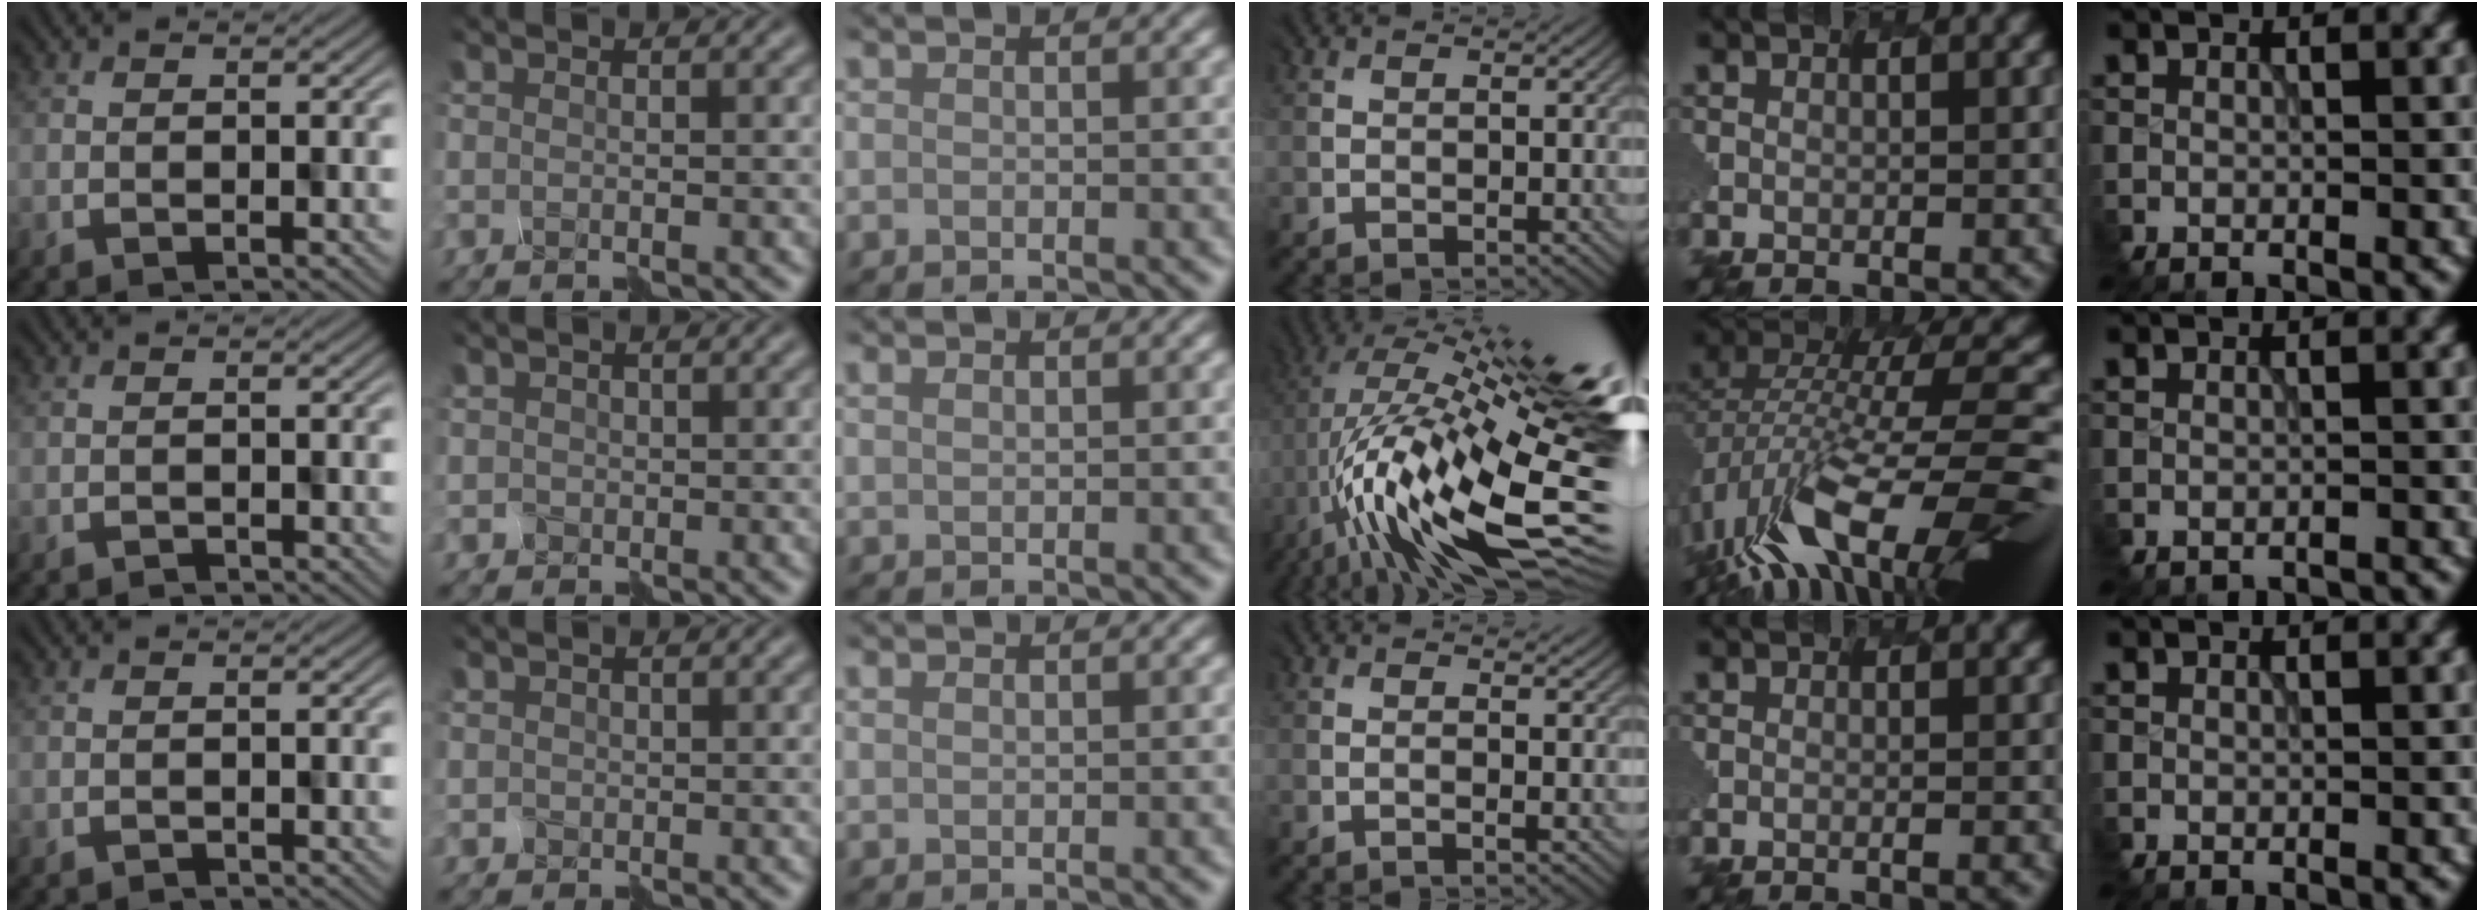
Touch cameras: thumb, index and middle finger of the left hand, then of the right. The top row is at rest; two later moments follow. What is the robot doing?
{"motion": "disassemble", "object": "hinged jar"}